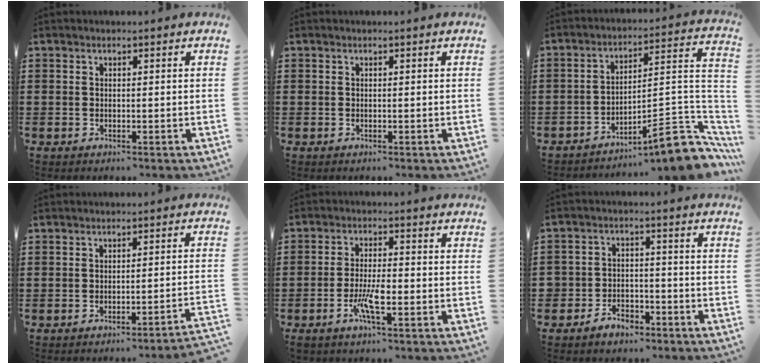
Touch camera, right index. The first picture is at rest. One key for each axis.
{"total": 0.0}
{"total": 10.1, "fx": -7.3, "fy": 2.5, "fz": 6.6, "tx": -0.078, "ty": 0.010, "tz": -0.137}
{"total": 2.3, "fx": -2.0, "fy": -0.5, "fz": 1.1, "tx": -0.020, "ty": -0.004, "tz": -0.041}
{"total": 5.1, "fx": -2.1, "fy": 1.0, "fz": 4.6, "tx": -0.103, "ty": -0.008, "tz": -0.044}
{"total": 3.7, "fx": -3.1, "fy": 1.9, "fz": 0.6, "tx": -0.016, "ty": 0.012, "tz": -0.062}